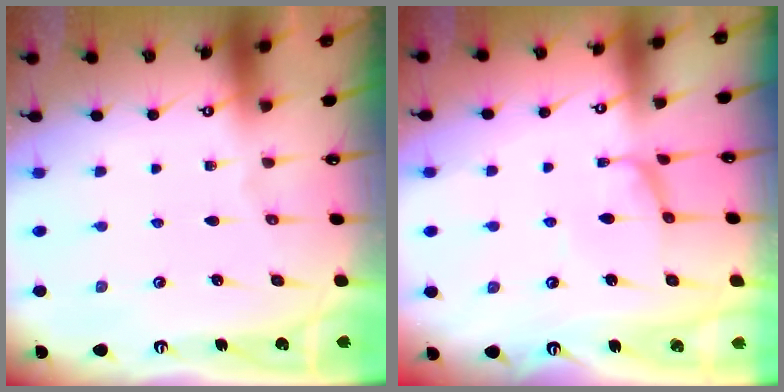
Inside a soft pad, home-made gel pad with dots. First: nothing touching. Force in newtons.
{"total": 0.9, "press": 0.6, "slide": 0.6}